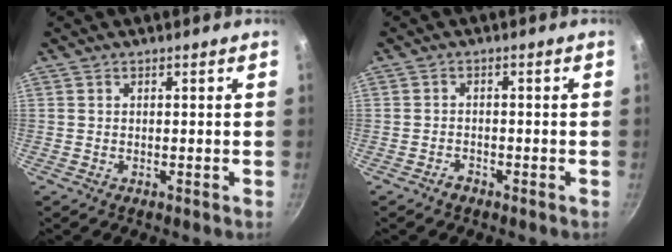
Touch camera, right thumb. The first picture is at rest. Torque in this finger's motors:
{"motor_torque": [-0.26, 0.05, -0.36, 0.03, 0.02]}